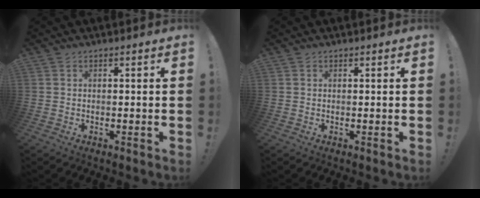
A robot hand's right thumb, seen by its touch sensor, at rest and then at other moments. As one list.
[{"total": 0.0}]